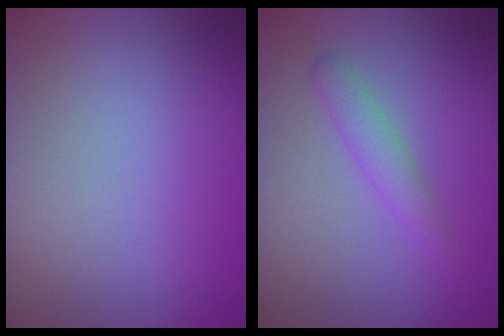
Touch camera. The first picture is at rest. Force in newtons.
{"total": 1.9, "press": 1.9, "slide": 0.1}